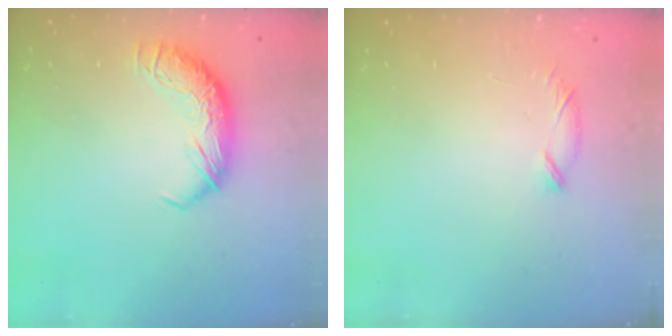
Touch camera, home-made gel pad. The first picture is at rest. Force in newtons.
{"total": 6.5, "press": 6.5, "slide": 0.8}